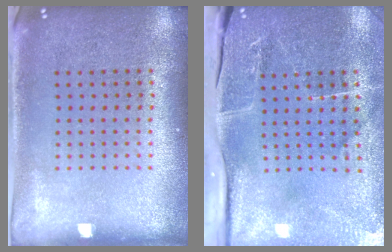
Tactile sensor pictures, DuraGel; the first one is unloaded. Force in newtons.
{"total": 4.2, "press": 3.8, "slide": 1.9}